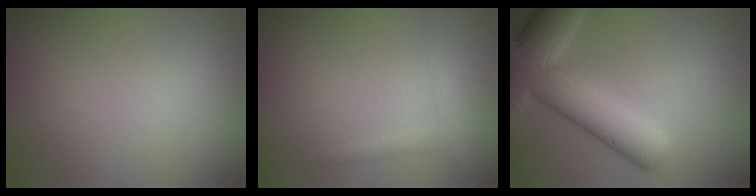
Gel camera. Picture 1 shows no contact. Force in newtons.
{"total": 1.5, "press": 1.4, "slide": 0.1}
{"total": 9.9, "press": 9.9, "slide": 0.4}